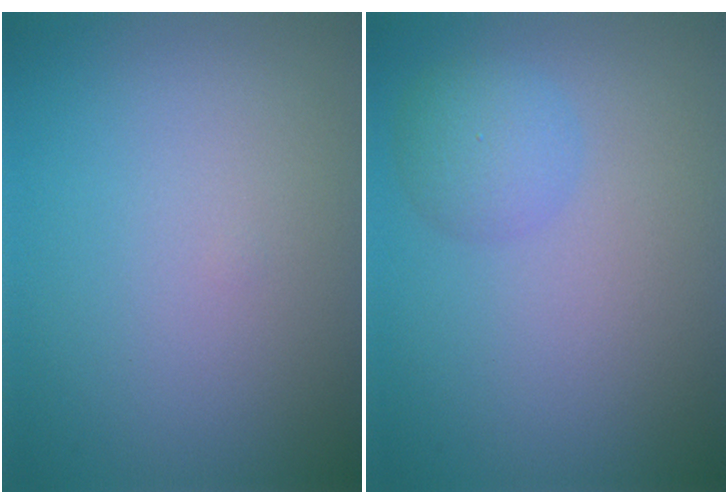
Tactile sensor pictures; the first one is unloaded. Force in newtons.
{"total": 2.5, "press": 2.5, "slide": 0.1}